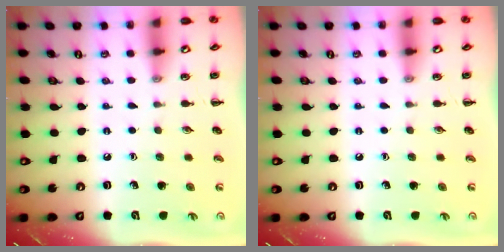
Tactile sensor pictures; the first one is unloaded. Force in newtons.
{"total": 0.0}